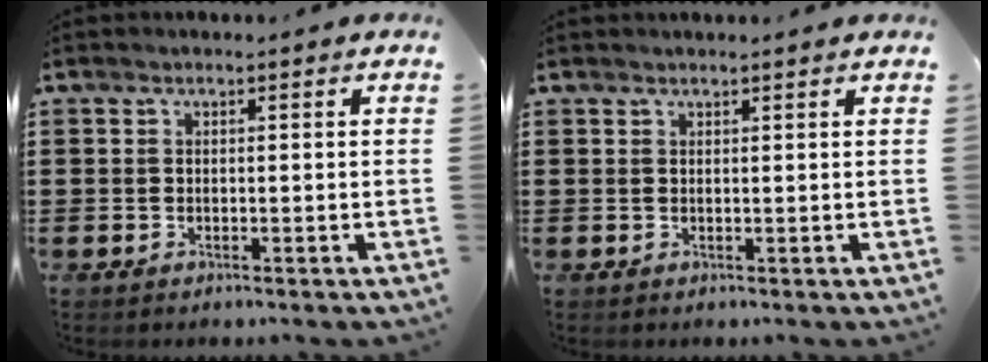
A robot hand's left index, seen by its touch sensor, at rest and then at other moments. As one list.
[{"total": 0.9, "force": [0.9, -0.1, 0.2], "torque": [-0.006, -0.001, 0.017]}]